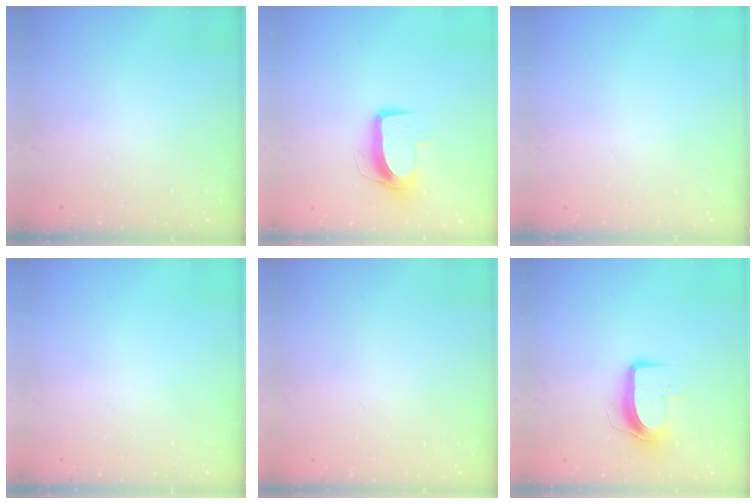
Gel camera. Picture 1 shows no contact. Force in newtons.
{"total": 10.3, "press": 10.3, "slide": 0.2}
{"total": 0.0}
{"total": 0.0}
{"total": 0.0}
{"total": 9.2, "press": 9.2, "slide": 0.7}